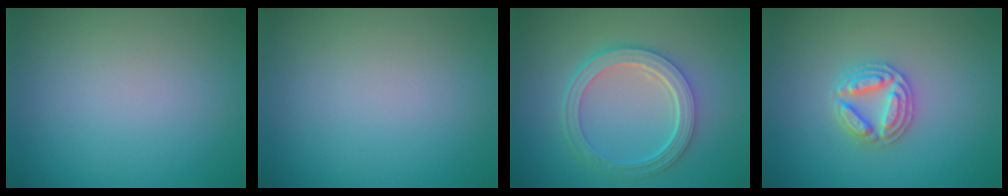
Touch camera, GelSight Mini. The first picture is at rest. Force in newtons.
{"total": 0.0}
{"total": 5.2, "press": 3.9, "slide": 3.6}
{"total": 3.7, "press": 3.6, "slide": 0.6}